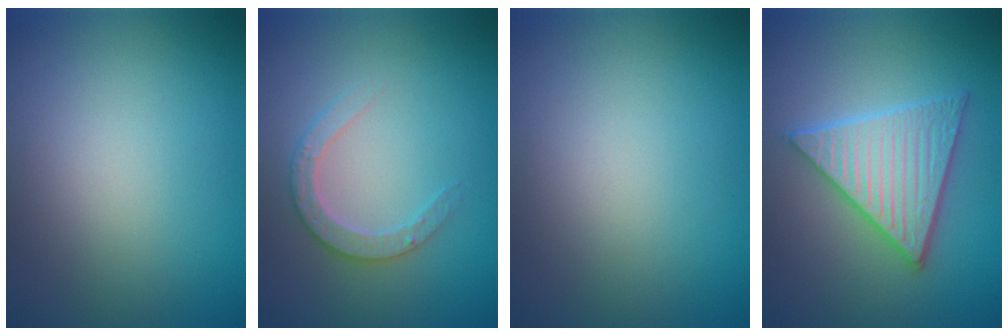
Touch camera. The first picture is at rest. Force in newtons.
{"total": 2.7, "press": 2.6, "slide": 0.5}
{"total": 0.0}
{"total": 5.1, "press": 5.0, "slide": 0.6}